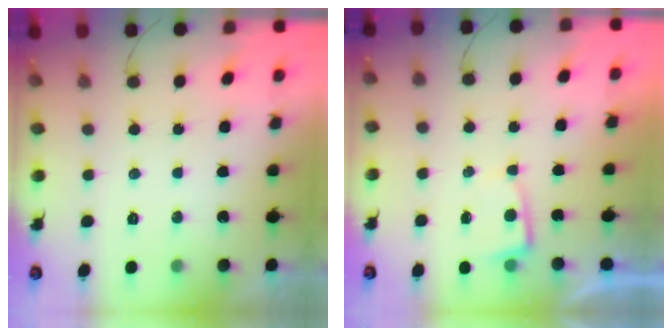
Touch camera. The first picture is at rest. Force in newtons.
{"total": 2.2, "press": 2.2, "slide": 0.4}